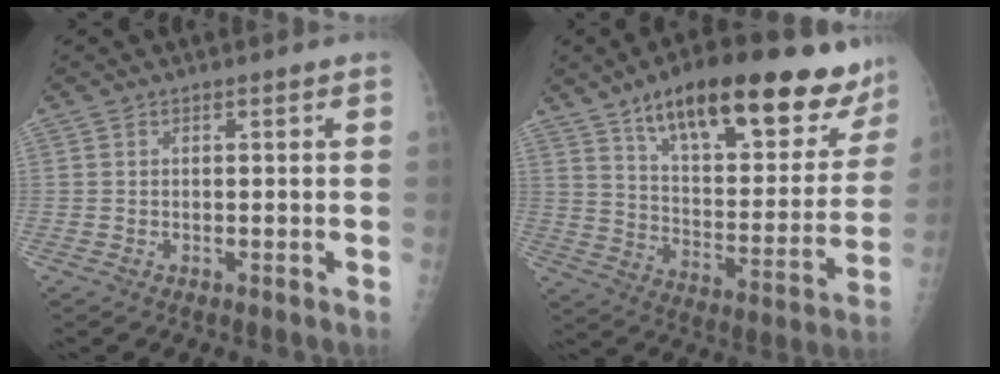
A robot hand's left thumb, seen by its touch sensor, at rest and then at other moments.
{"total": 29.0, "force": [19.3, 10.2, 19.0], "torque": [-0.240, -0.051, 0.285]}